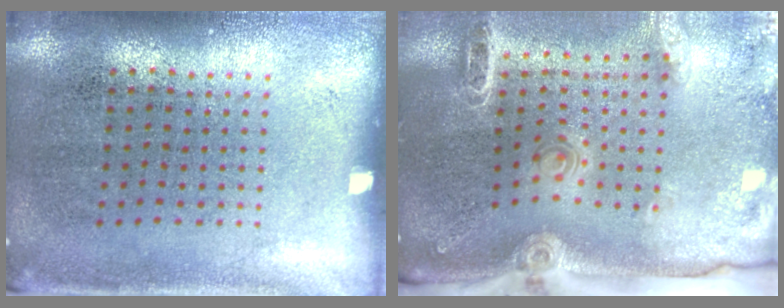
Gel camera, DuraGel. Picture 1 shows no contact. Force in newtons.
{"total": 2.5, "press": 2.0, "slide": 1.5}